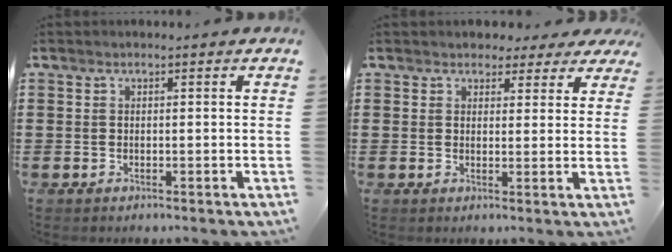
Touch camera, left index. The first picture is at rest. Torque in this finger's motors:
{"motor_torque": [2.14, 0.00, 0.26, -0.06]}